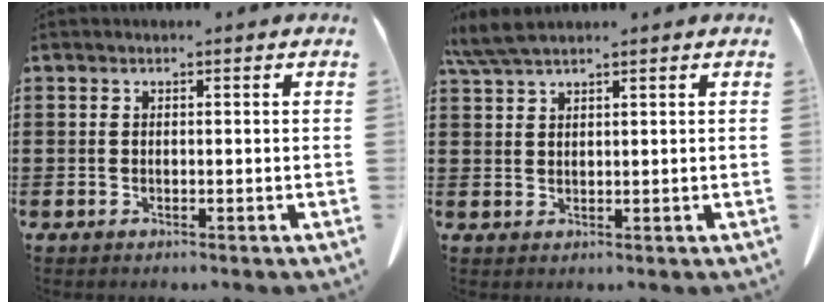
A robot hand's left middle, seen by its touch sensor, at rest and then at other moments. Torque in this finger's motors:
{"motor_torque": [0.71, 0.65, 0.08, 0.03]}